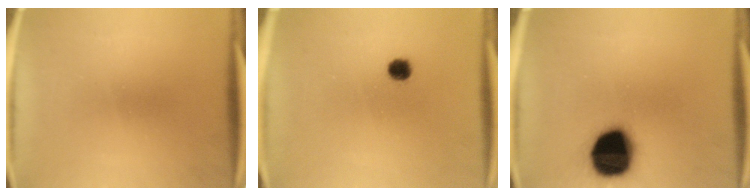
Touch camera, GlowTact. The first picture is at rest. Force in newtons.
{"total": 2.8}
{"total": 19.4}